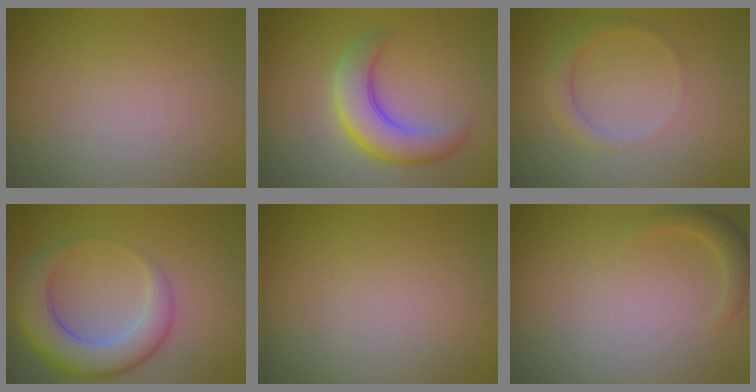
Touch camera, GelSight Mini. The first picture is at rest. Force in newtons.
{"total": 5.1, "press": 5.1, "slide": 0.3}
{"total": 1.8, "press": 1.8, "slide": 0.1}
{"total": 6.3, "press": 6.2, "slide": 0.2}
{"total": 0.0}
{"total": 1.5, "press": 1.5, "slide": 0.0}